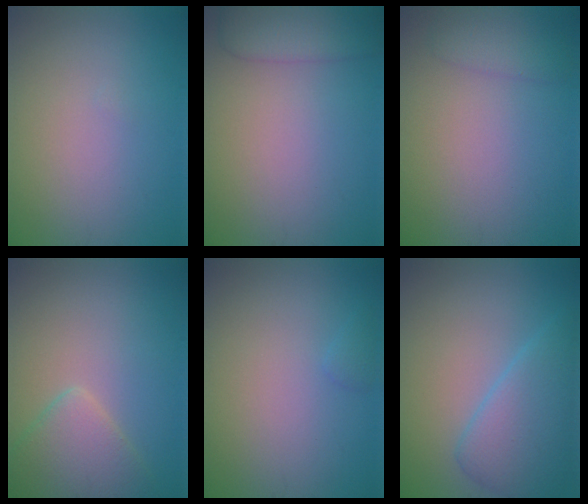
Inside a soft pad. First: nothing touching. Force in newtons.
{"total": 3.5, "press": 3.5, "slide": 0.3}
{"total": 1.7, "press": 1.6, "slide": 0.2}
{"total": 3.7, "press": 3.7, "slide": 0.3}
{"total": 0.6, "press": 0.6, "slide": 0.0}
{"total": 4.9, "press": 4.9, "slide": 0.2}